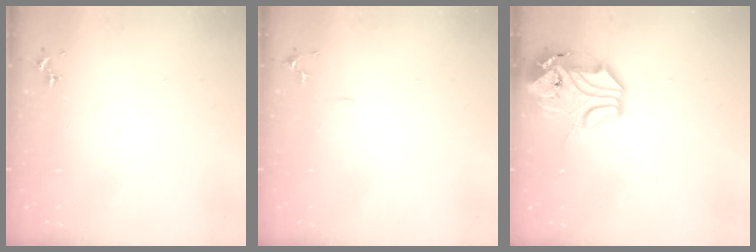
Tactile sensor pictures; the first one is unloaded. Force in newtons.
{"total": 5.7, "press": 5.6, "slide": 0.6}
{"total": 13.7, "press": 13.5, "slide": 1.8}